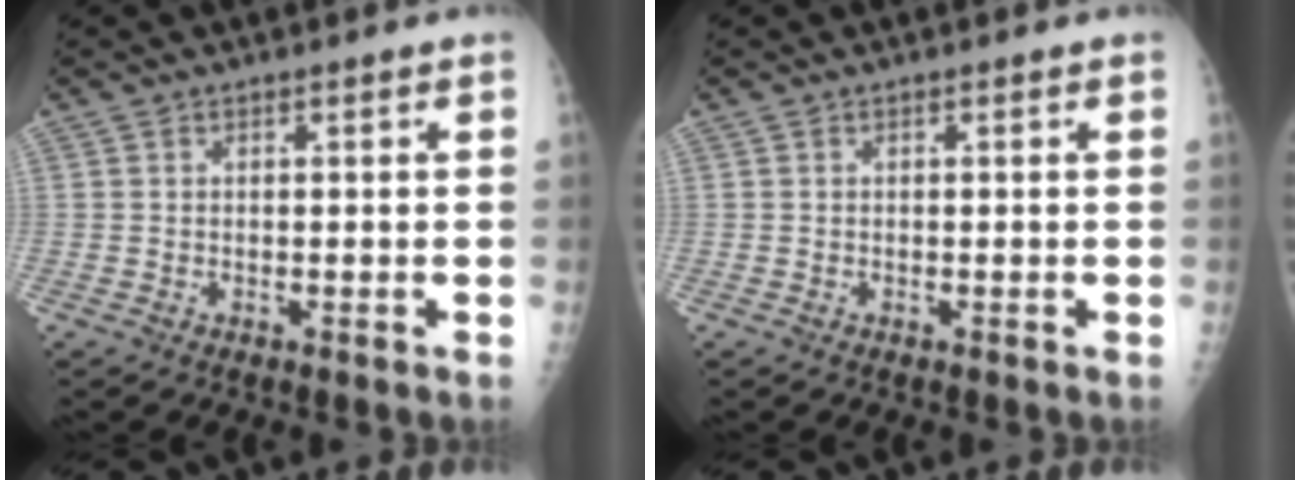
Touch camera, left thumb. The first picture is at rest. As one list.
[{"total": 0.0}]